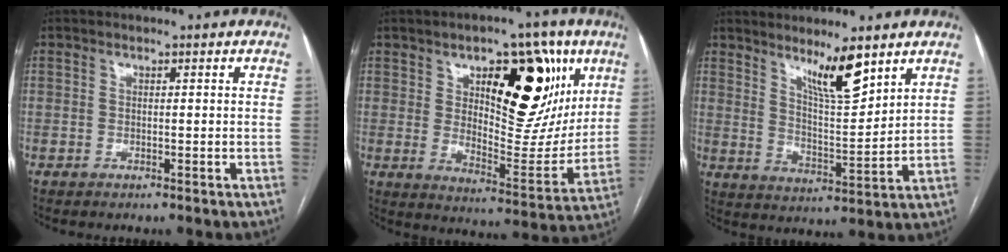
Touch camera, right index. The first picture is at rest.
{"total": 19.6, "force": [8.3, 8.5, 15.6], "torque": [-0.208, 0.006, 0.130]}
{"total": 8.1, "force": [6.0, 0.7, 5.5], "torque": [-0.101, -0.014, 0.111]}